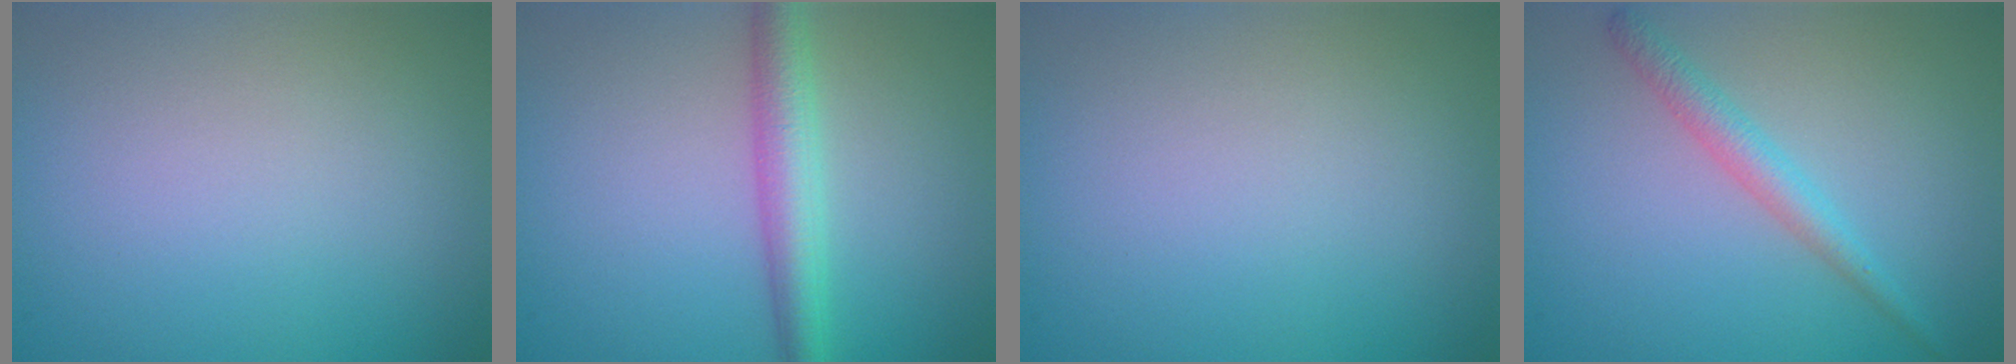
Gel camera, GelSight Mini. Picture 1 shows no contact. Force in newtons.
{"total": 3.6, "press": 3.6, "slide": 0.2}
{"total": 0.0}
{"total": 2.1, "press": 2.1, "slide": 0.1}